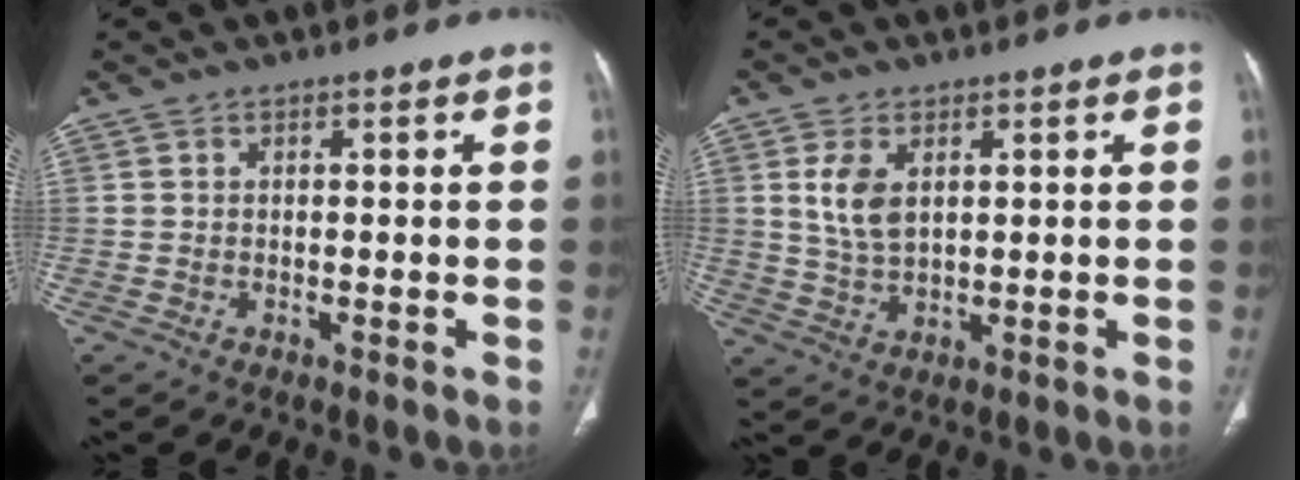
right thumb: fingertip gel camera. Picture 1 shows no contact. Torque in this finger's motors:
{"motor_torque": [1.04, 0.77, 0.55, -0.93, 0.13]}